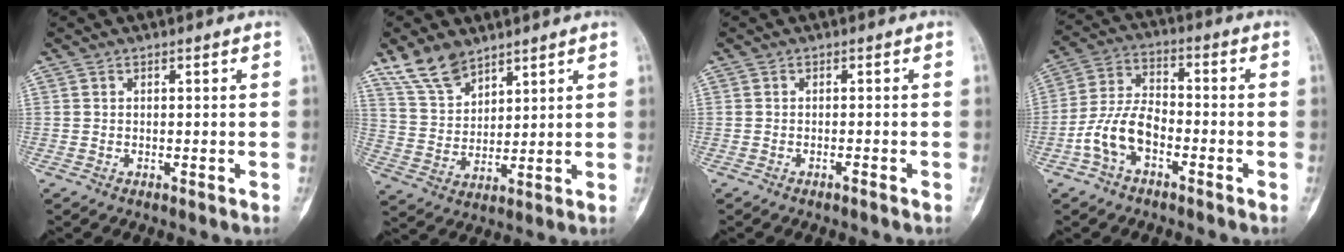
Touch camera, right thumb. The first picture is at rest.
{"total": 8.8, "force": [6.7, 4.5, 3.5], "torque": [-0.052, -0.031, 0.140]}
{"total": 0.8, "force": [-0.6, 0.1, 0.5], "torque": [-0.014, 0.003, -0.009]}
{"total": 9.4, "force": [-3.8, 5.4, 6.6], "torque": [-0.131, 0.037, -0.079]}